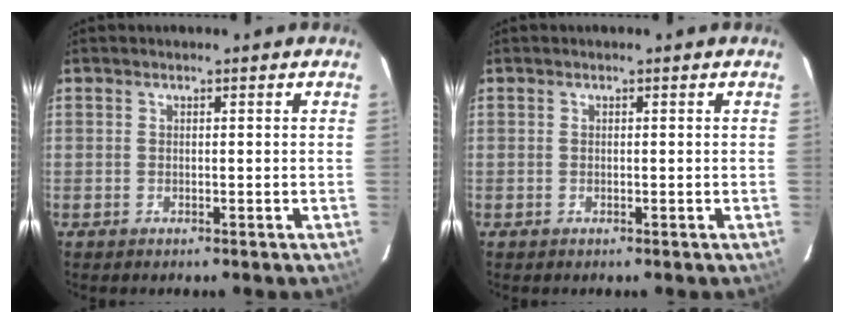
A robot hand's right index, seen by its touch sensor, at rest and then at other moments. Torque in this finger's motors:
{"motor_torque": [-0.08, 0.07, -0.01, 0.00]}